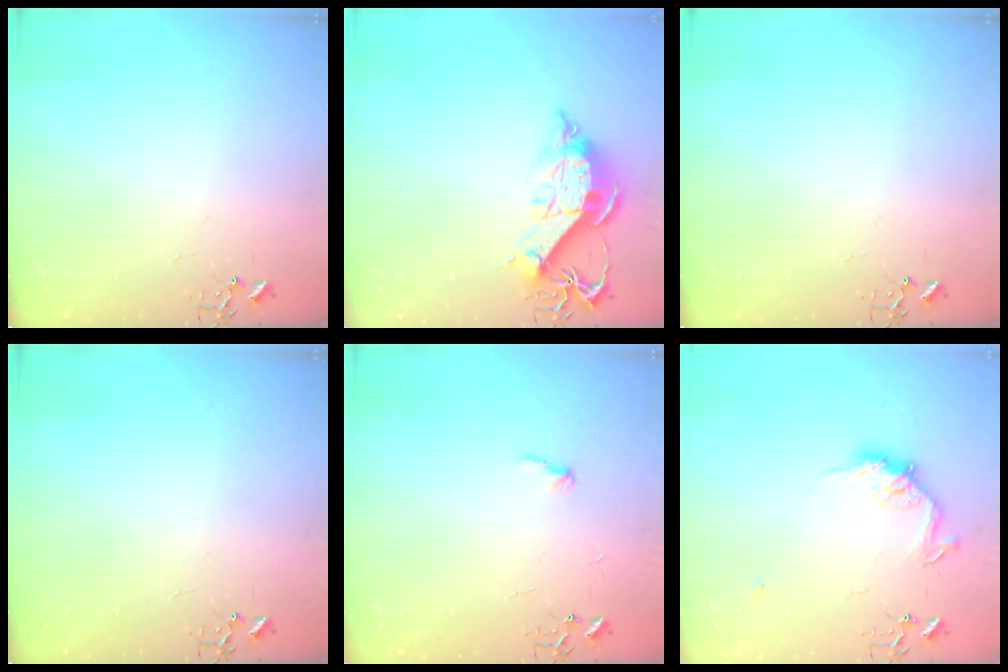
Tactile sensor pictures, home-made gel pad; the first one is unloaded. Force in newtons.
{"total": 13.0, "press": 12.9, "slide": 1.5}
{"total": 0.0}
{"total": 0.0}
{"total": 5.9, "press": 5.9, "slide": 0.4}
{"total": 10.9, "press": 10.9, "slide": 0.5}